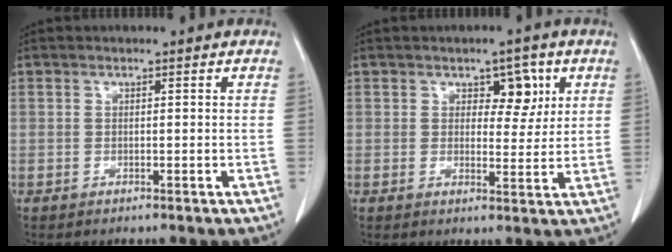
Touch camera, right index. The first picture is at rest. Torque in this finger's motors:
{"motor_torque": [0.10, 0.07, 0.07, 0.00]}